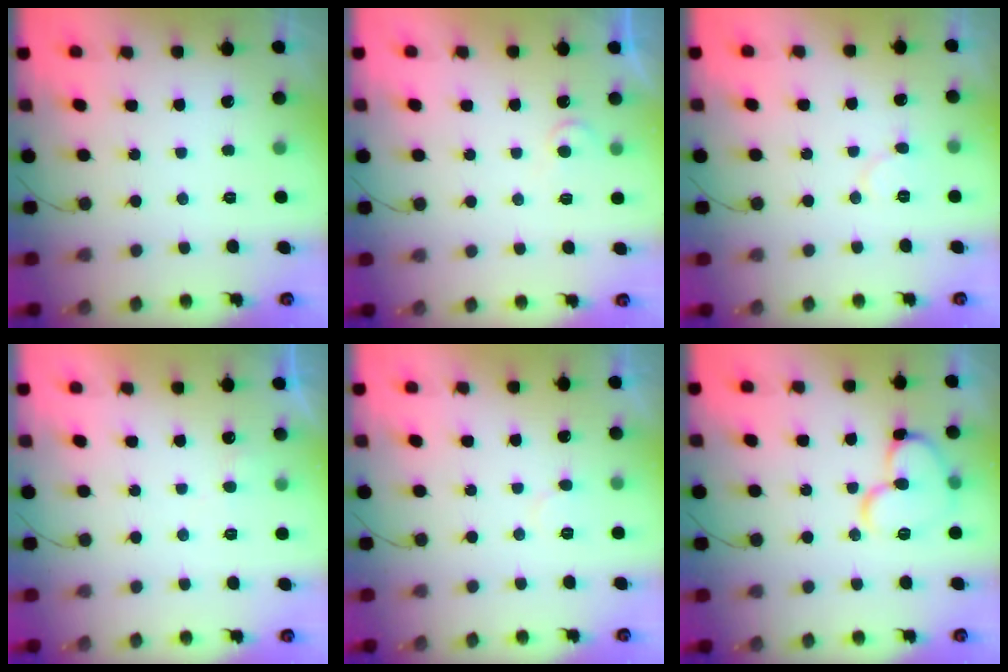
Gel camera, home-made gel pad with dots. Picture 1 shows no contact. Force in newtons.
{"total": 4.5, "press": 4.5, "slide": 0.4}
{"total": 6.5, "press": 6.5, "slide": 0.4}
{"total": 3.9, "press": 3.9, "slide": 0.2}
{"total": 5.3, "press": 5.3, "slide": 0.4}
{"total": 12.9, "press": 12.8, "slide": 1.8}